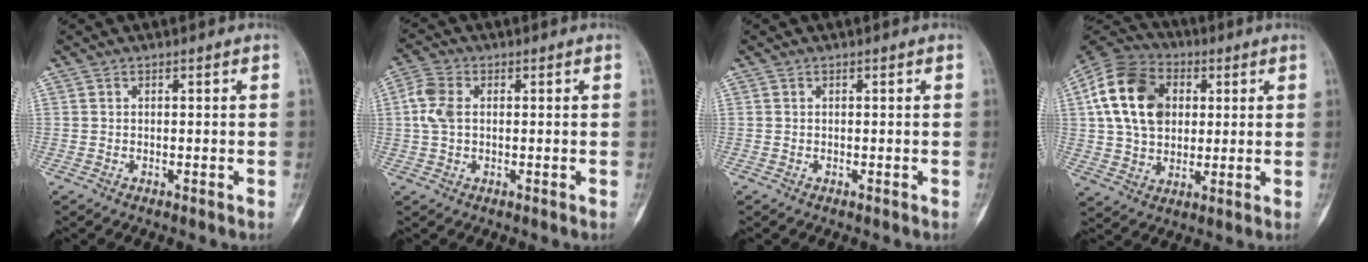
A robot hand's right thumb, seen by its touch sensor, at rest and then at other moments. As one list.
[{"total": 5.3, "force": [0.4, 3.4, 4.0], "torque": [-0.100, 0.010, 0.001]}, {"total": 0.0}, {"total": 16.9, "force": [3.5, 12.3, 11.1], "torque": [-0.187, 0.010, 0.056]}]